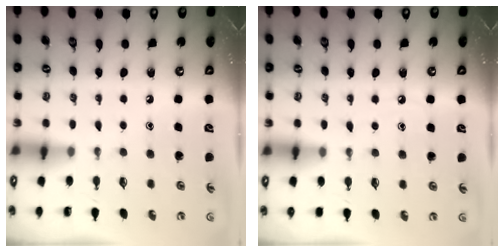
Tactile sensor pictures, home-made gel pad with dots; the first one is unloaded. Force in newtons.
{"total": 7.5, "press": 7.5, "slide": 0.9}